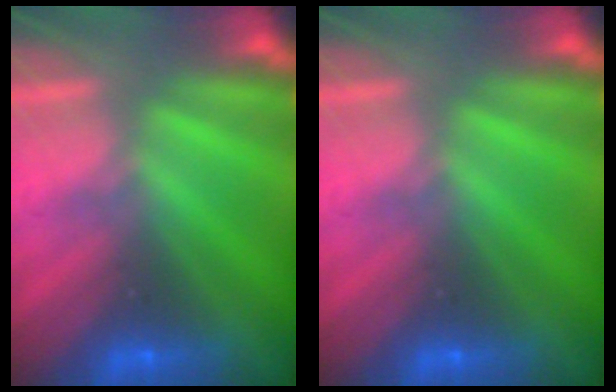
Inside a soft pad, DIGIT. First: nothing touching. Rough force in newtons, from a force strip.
{"total": 0.0}